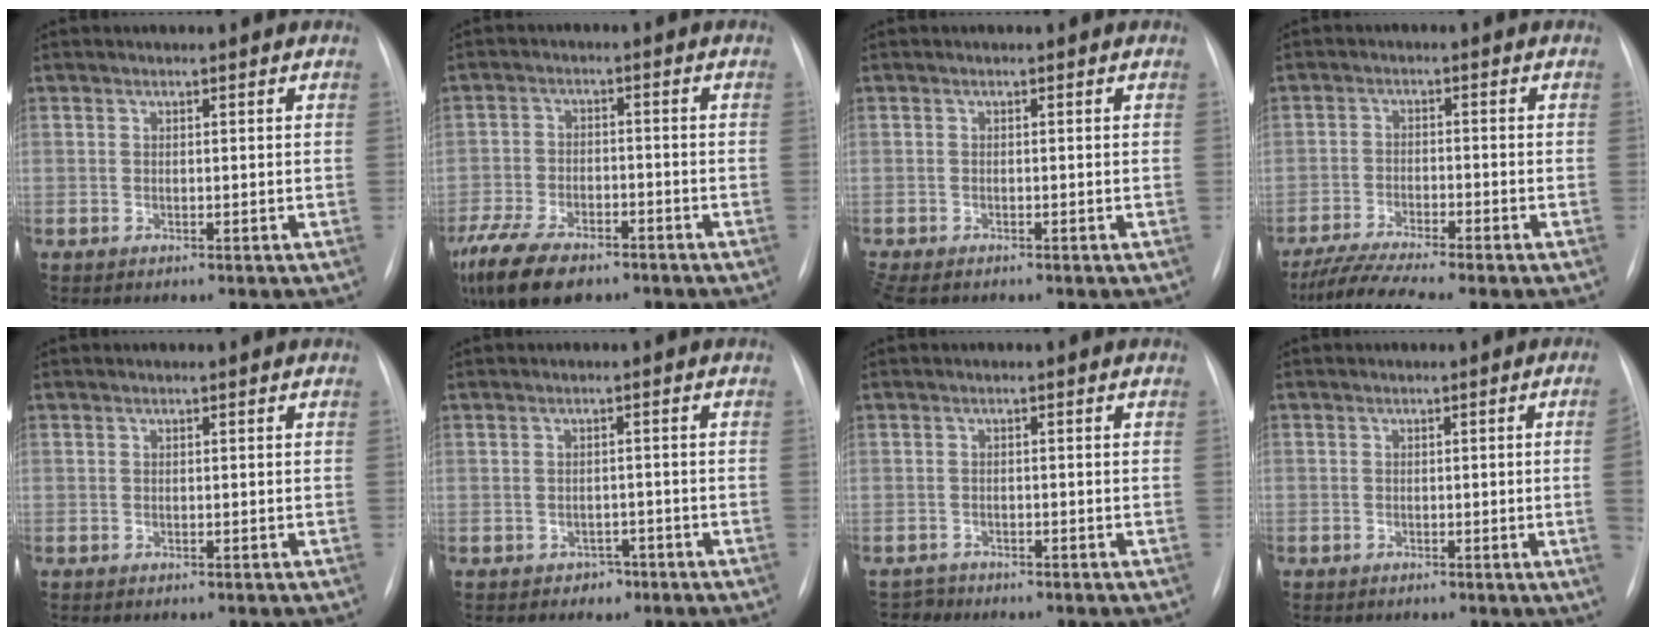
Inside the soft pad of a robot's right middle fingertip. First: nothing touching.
{"total": 13.6, "force": [-9.5, 6.0, 7.7], "torque": [-0.168, -0.016, -0.157]}
{"total": 3.1, "force": [-2.4, 1.2, 1.5], "torque": [-0.028, -0.009, -0.035]}
{"total": 7.9, "force": [-6.6, -0.2, 4.3], "torque": [-0.077, -0.018, -0.112]}
{"total": 0.0}
{"total": 2.1, "force": [-1.4, 1.6, 0.4], "torque": [-0.005, 0.009, -0.015]}
{"total": 1.6, "force": [-1.3, 0.4, -0.8], "torque": [0.016, -0.004, -0.023]}
{"total": 3.8, "force": [-0.6, -1.1, 3.6], "torque": [-0.042, -0.005, -0.009]}